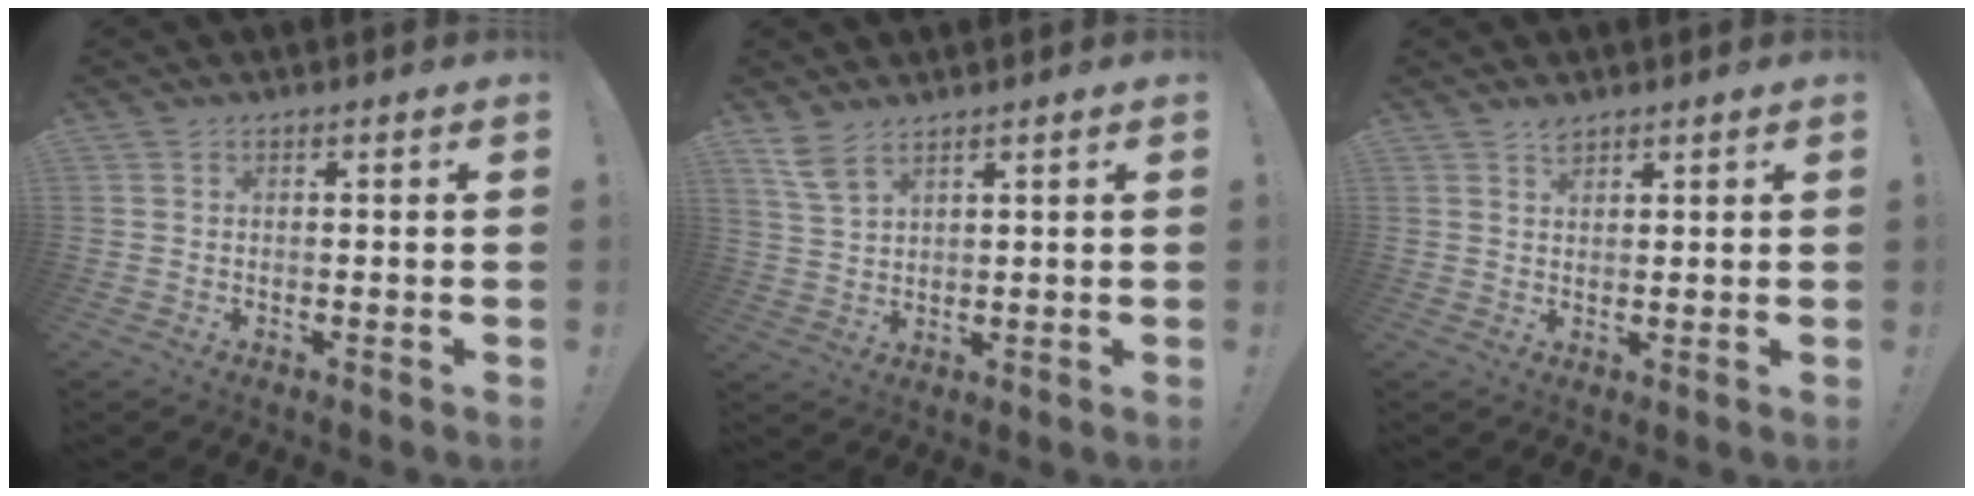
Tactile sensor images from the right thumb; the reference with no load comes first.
{"total": 5.8, "force": [4.4, 1.9, 3.3], "torque": [-0.063, -0.021, 0.083]}
{"total": 2.1, "force": [1.8, 0.8, 0.7], "torque": [-0.009, -0.009, 0.032]}